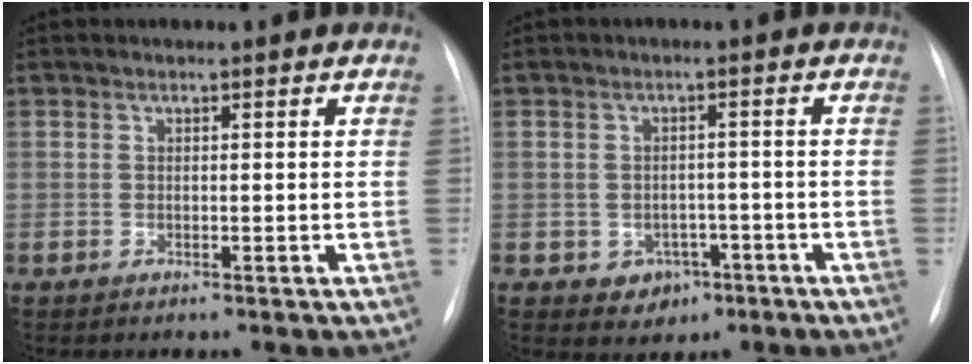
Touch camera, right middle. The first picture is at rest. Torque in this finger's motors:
{"motor_torque": [0.47, -0.49, 0.04, 0.01]}